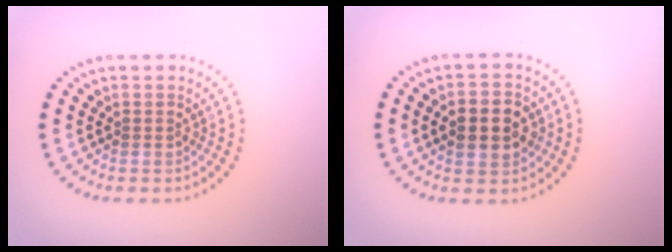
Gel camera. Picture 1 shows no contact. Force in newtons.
{"total": 4.6, "press": 4.6, "slide": 0.1}